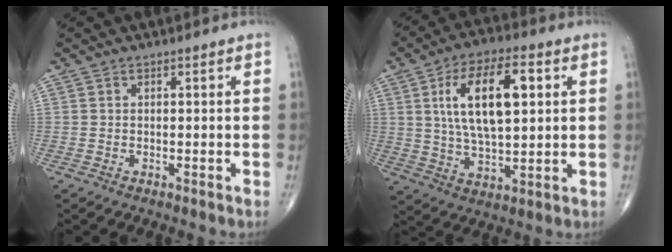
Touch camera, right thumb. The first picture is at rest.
{"total": 15.9, "force": [3.9, 6.9, 13.8], "torque": [-0.233, 0.000, 0.070]}